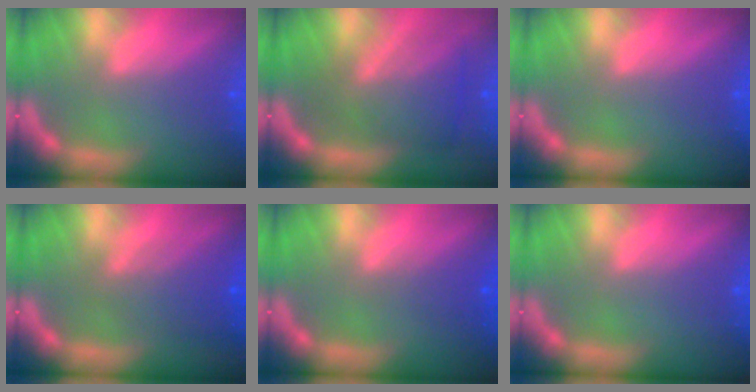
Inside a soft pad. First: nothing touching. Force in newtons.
{"total": 7.0}
{"total": 0.0}
{"total": 4.6}
{"total": 2.0}
{"total": 0.0}